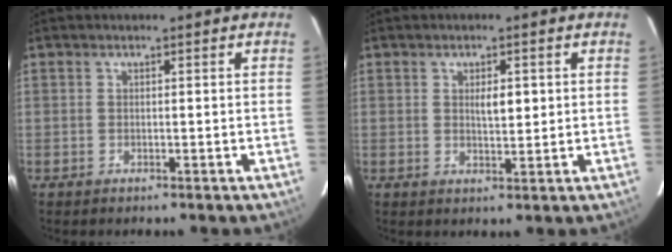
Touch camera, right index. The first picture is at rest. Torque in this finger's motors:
{"motor_torque": [0.04, -0.01, 0.06, 0.03]}